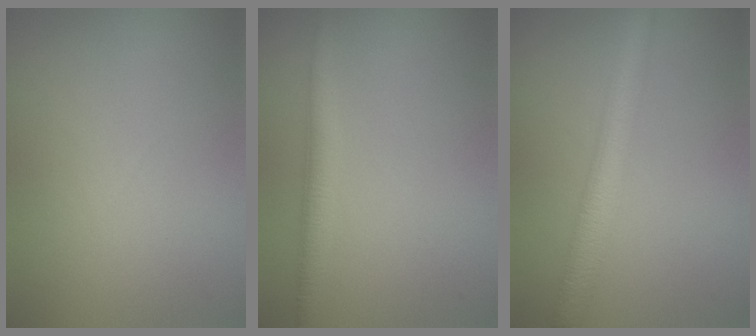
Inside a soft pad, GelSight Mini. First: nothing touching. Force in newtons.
{"total": 2.6, "press": 2.6, "slide": 0.1}
{"total": 4.0, "press": 4.0, "slide": 0.1}